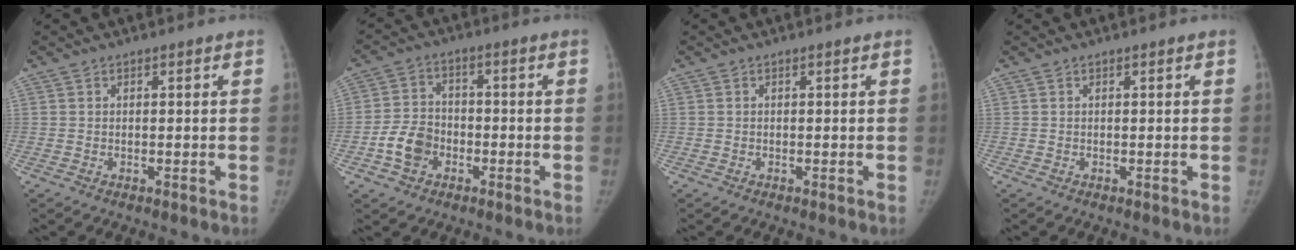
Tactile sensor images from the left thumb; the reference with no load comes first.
{"total": 7.1, "force": [-2.8, 5.5, 3.6], "torque": [-0.052, 0.024, -0.053]}
{"total": 0.0}
{"total": 0.0}